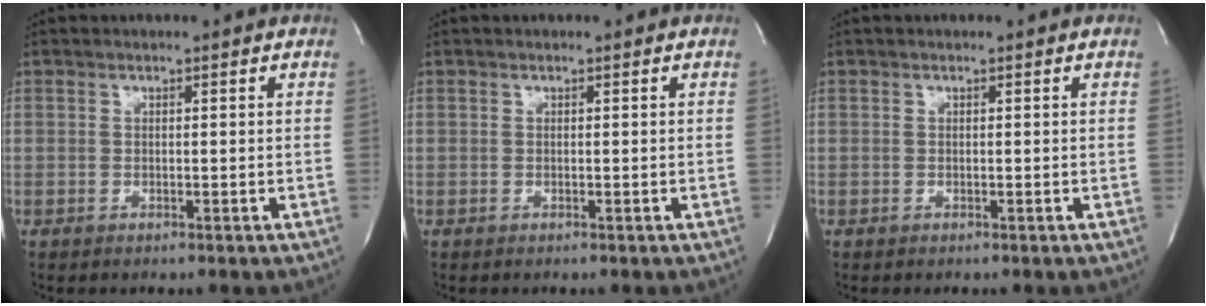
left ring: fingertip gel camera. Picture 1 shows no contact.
{"total": 0.0}
{"total": 0.0}